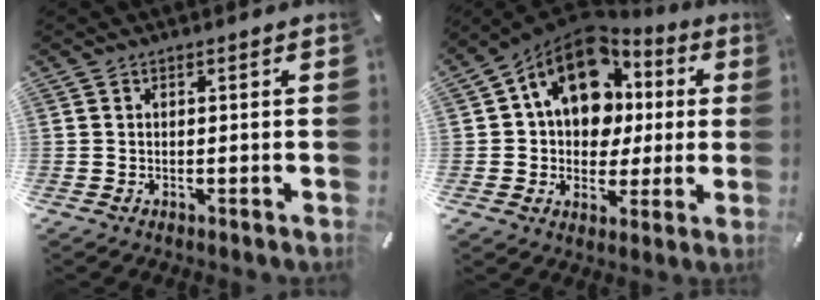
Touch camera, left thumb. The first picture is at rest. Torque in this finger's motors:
{"motor_torque": [0.71, 1.37, 2.36, -0.41, 0.13]}